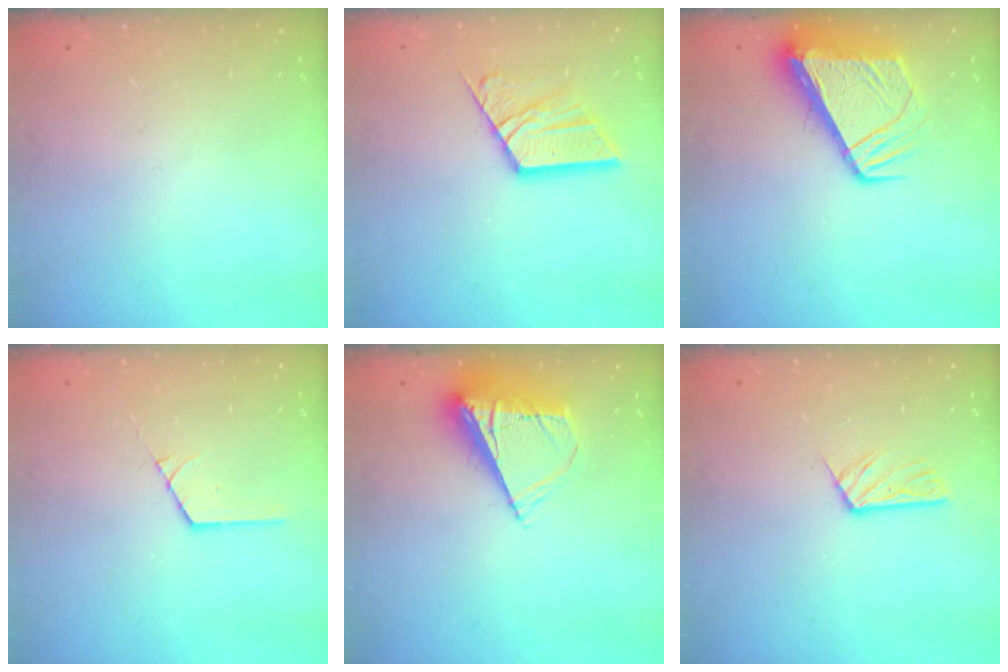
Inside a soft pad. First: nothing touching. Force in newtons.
{"total": 14.1, "press": 14.0, "slide": 1.3}
{"total": 10.9, "press": 10.8, "slide": 1.4}
{"total": 1.4, "press": 1.4, "slide": 0.2}
{"total": 9.5, "press": 9.4, "slide": 1.0}
{"total": 4.7, "press": 4.7, "slide": 0.2}